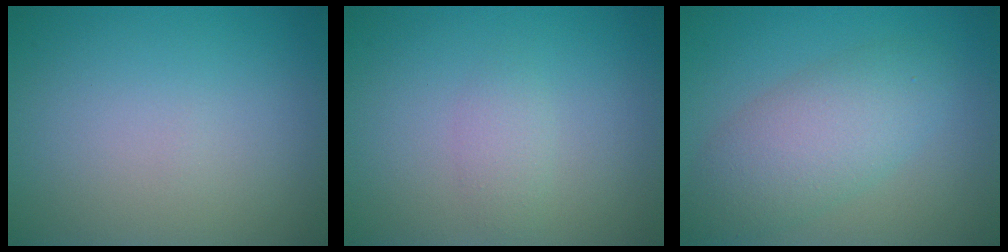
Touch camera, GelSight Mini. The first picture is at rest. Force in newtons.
{"total": 1.3, "press": 1.3, "slide": 0.0}
{"total": 5.3, "press": 5.3, "slide": 0.2}